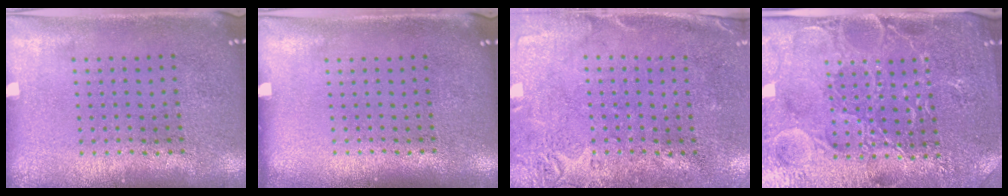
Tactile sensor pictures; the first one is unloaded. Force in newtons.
{"total": 0.0}
{"total": 2.8, "press": 2.2, "slide": 1.7}
{"total": 4.8, "press": 4.5, "slide": 1.6}